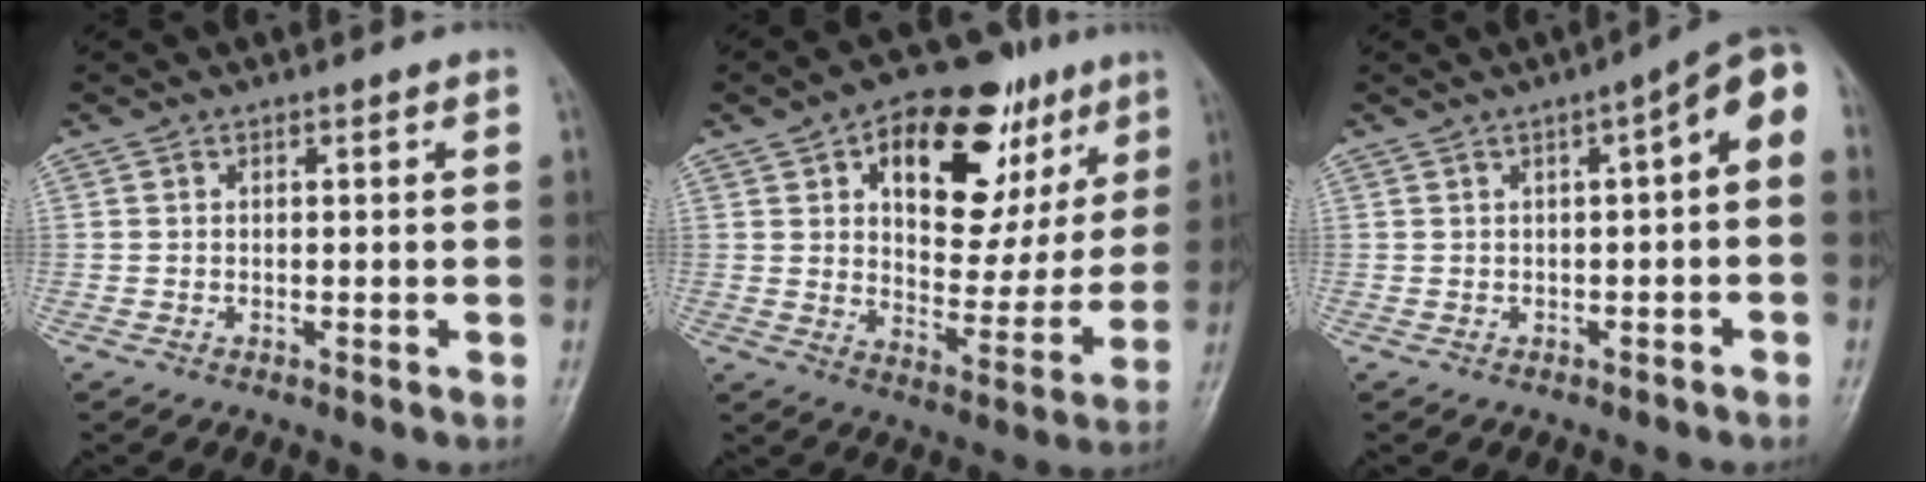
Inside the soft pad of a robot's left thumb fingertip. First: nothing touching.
{"total": 21.8, "force": [9.6, 12.2, 15.3], "torque": [-0.163, -0.018, 0.142]}
{"total": 7.0, "force": [0.5, 2.2, 6.7], "torque": [-0.078, 0.034, -0.004]}